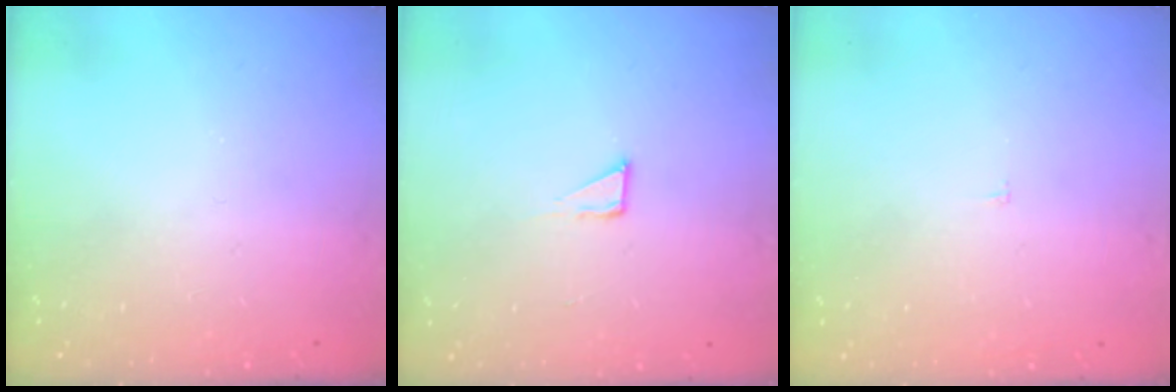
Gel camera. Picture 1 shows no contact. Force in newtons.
{"total": 2.6, "press": 2.6, "slide": 0.1}
{"total": 2.2, "press": 2.2, "slide": 0.2}